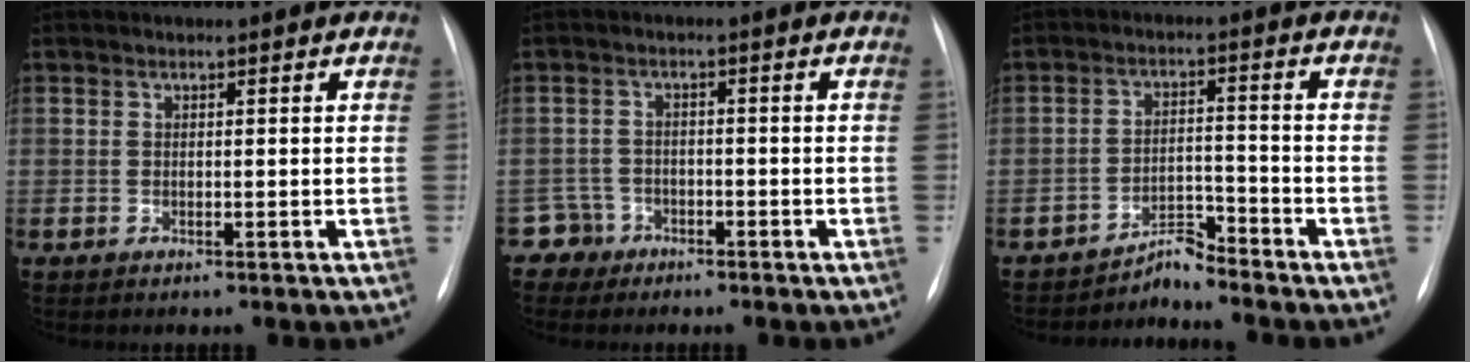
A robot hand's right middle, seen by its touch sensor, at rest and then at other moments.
{"total": 3.0, "force": [-1.9, 2.1, -0.9], "torque": [0.022, 0.011, -0.037]}
{"total": 3.2, "force": [-3.2, -0.2, -0.4], "torque": [0.012, -0.002, -0.054]}